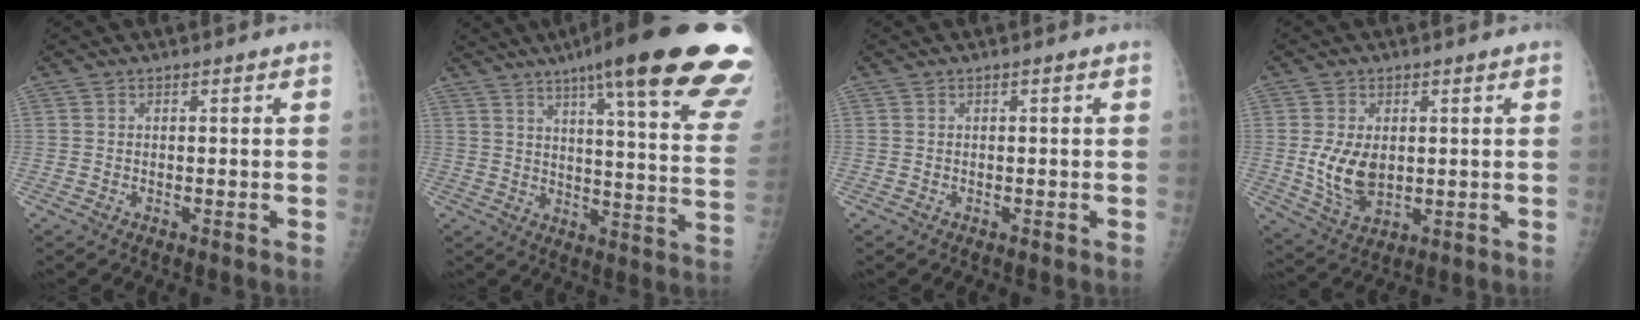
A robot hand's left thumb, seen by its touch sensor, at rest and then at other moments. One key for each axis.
{"total": 29.2, "fx": 19.3, "fy": 3.8, "fz": 21.6, "tx": -0.239, "ty": -0.068, "tz": 0.250}
{"total": 0.0}
{"total": 8.6, "fx": 0.5, "fy": 5.6, "fz": 6.4, "tx": -0.109, "ty": -0.013, "tz": 0.023}